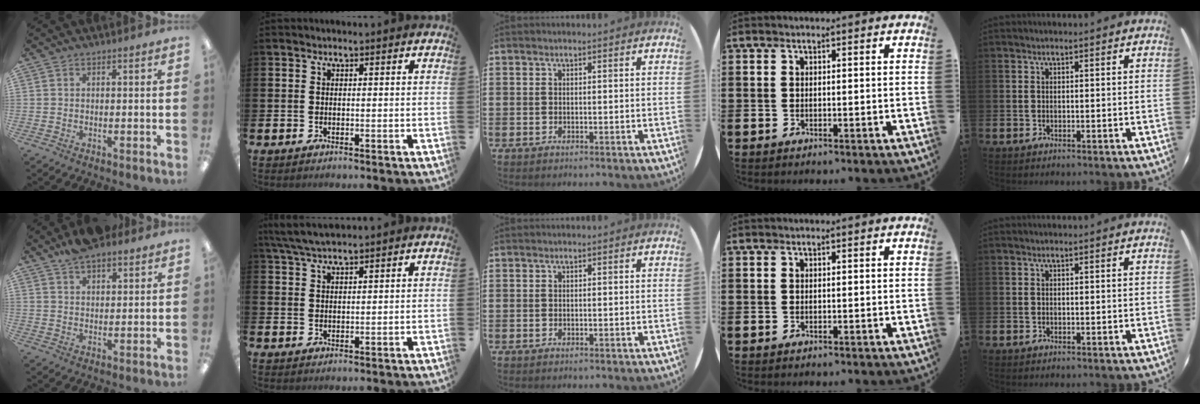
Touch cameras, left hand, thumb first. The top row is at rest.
{"thumb": {"total": 6.7, "force": [5.7, 2.2, 2.7], "torque": [-0.057, -0.026, 0.106]}, "index": {"total": 4.3, "force": [3.8, 0.6, 2.0], "torque": [-0.047, -0.008, 0.070]}}